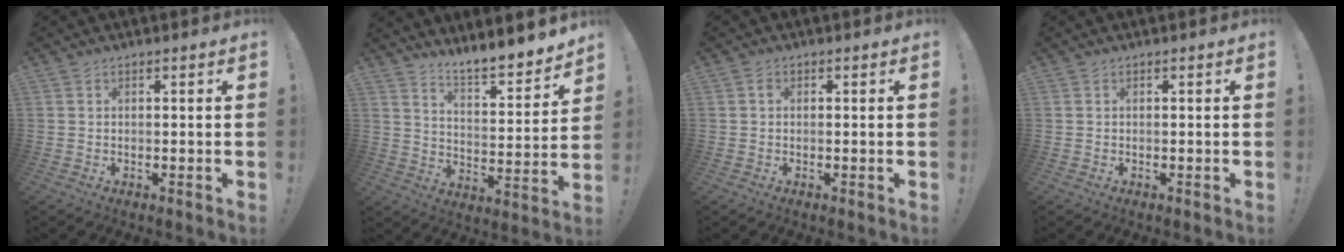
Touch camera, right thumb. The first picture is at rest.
{"total": 9.1, "force": [8.7, 0.6, 2.6], "torque": [-0.047, -0.083, 0.151]}
{"total": 0.7, "force": [0.0, 0.6, 0.3], "torque": [-0.008, 0.004, -0.001]}
{"total": 0.0}